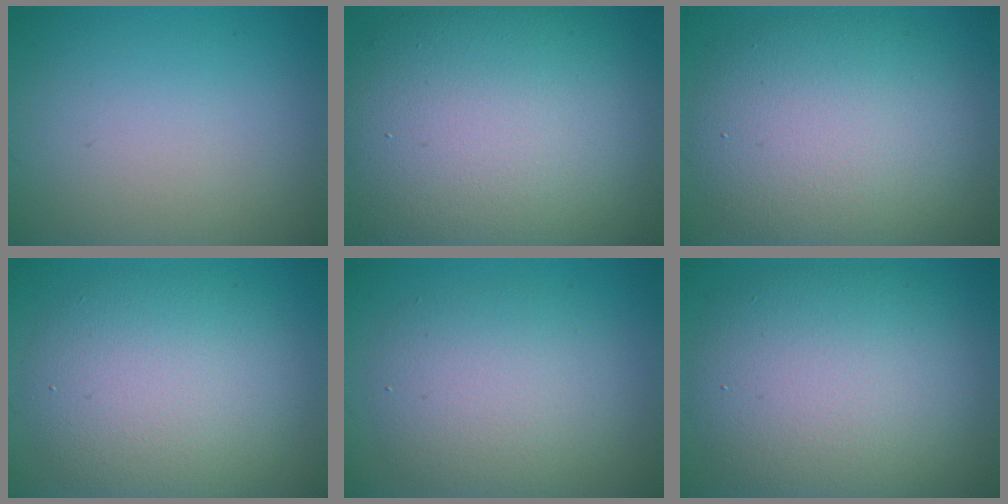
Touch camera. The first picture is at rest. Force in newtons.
{"total": 14.9, "press": 14.9, "slide": 1.1}
{"total": 9.7, "press": 9.6, "slide": 0.8}
{"total": 7.8, "press": 7.7, "slide": 0.6}
{"total": 5.2, "press": 5.2, "slide": 0.1}
{"total": 9.7, "press": 9.6, "slide": 0.8}